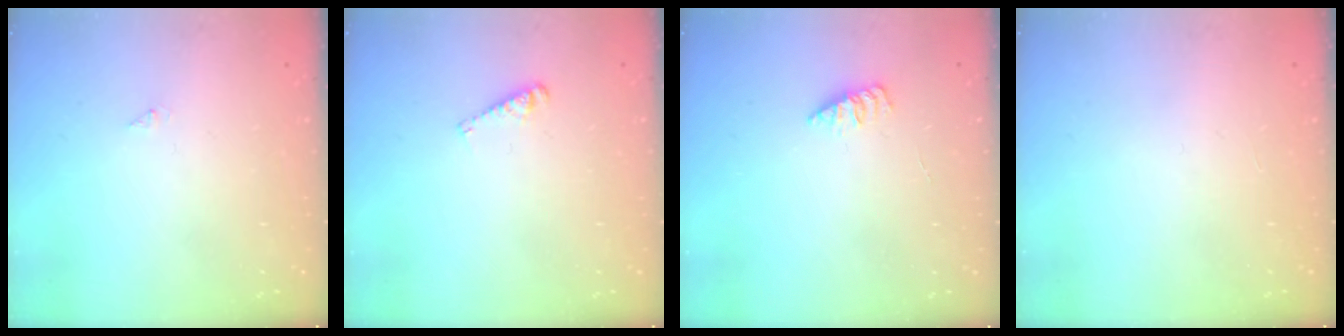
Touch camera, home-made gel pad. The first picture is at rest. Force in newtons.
{"total": 4.0, "press": 4.0, "slide": 0.3}
{"total": 2.0, "press": 2.0, "slide": 0.4}
{"total": 0.0}